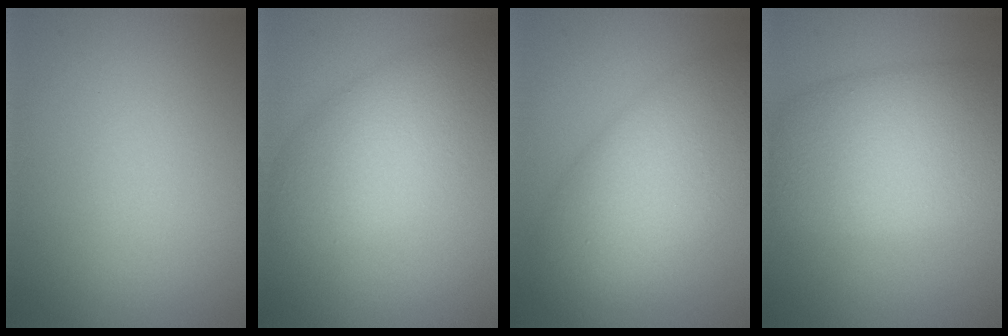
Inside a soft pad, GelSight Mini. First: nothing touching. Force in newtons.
{"total": 6.6, "press": 6.6, "slide": 0.3}
{"total": 9.1, "press": 9.1, "slide": 0.4}
{"total": 10.1, "press": 10.1, "slide": 0.7}